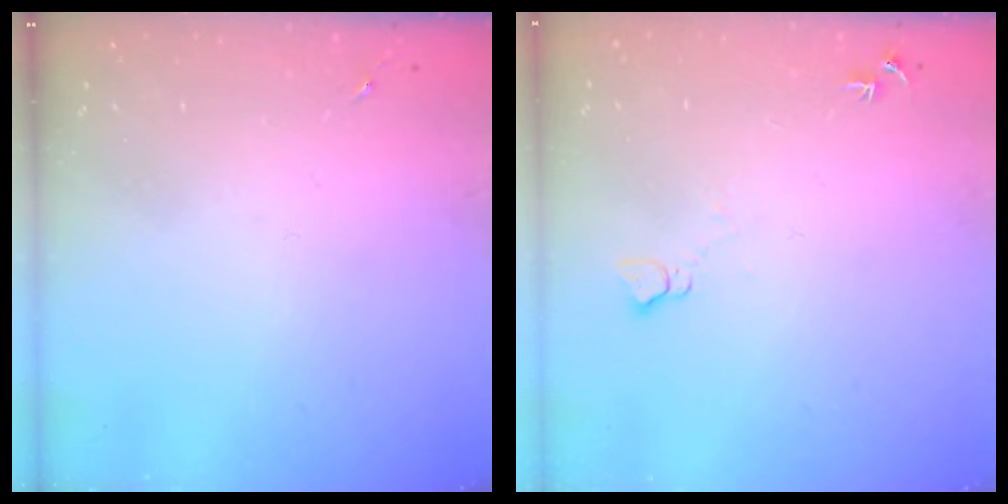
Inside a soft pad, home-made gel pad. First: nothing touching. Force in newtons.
{"total": 5.7, "press": 5.7, "slide": 0.7}